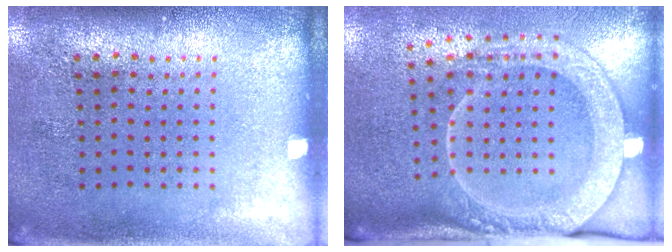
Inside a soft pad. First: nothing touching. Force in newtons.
{"total": 2.8, "press": 2.1, "slide": 1.8}